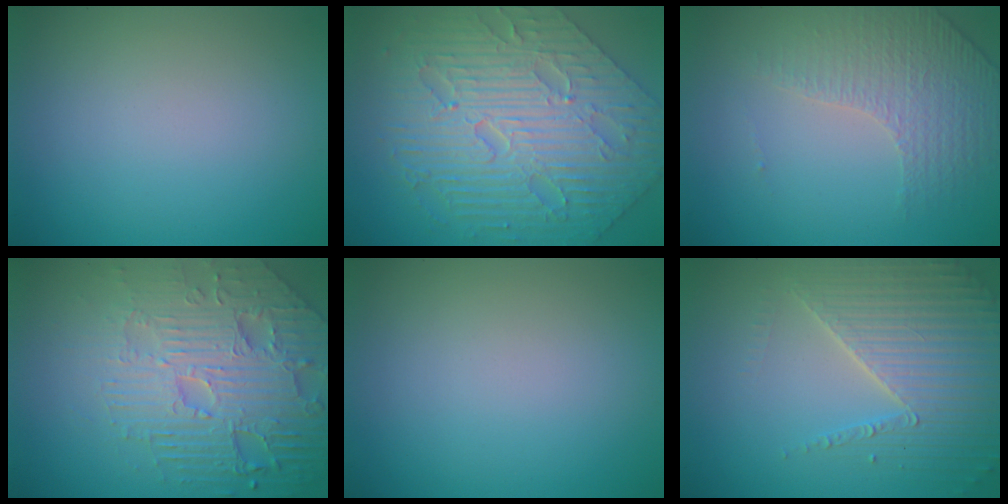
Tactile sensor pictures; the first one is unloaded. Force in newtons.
{"total": 8.9, "press": 6.8, "slide": 5.7}
{"total": 4.4, "press": 2.8, "slide": 3.4}
{"total": 8.4, "press": 6.0, "slide": 5.8}
{"total": 0.0}
{"total": 4.4, "press": 4.3, "slide": 1.0}